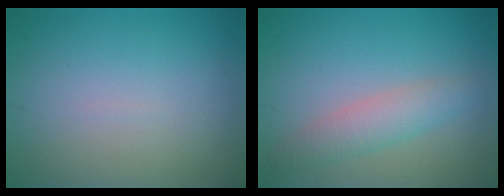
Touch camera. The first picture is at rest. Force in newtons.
{"total": 2.8, "press": 2.8, "slide": 0.1}